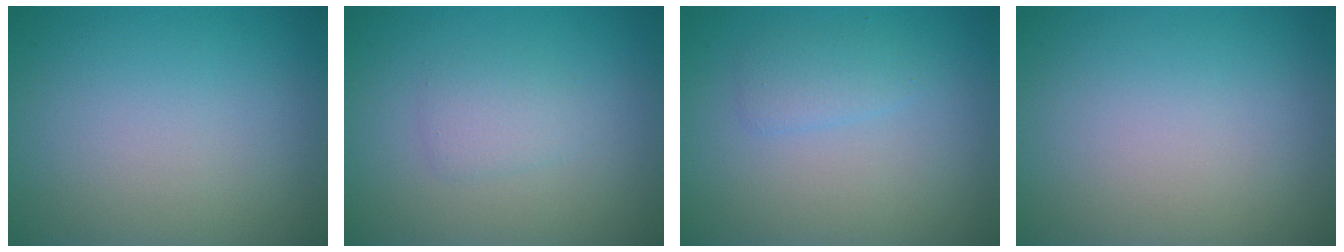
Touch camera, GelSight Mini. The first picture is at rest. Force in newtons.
{"total": 1.5, "press": 1.5, "slide": 0.1}
{"total": 1.4, "press": 1.4, "slide": 0.2}
{"total": 0.0}